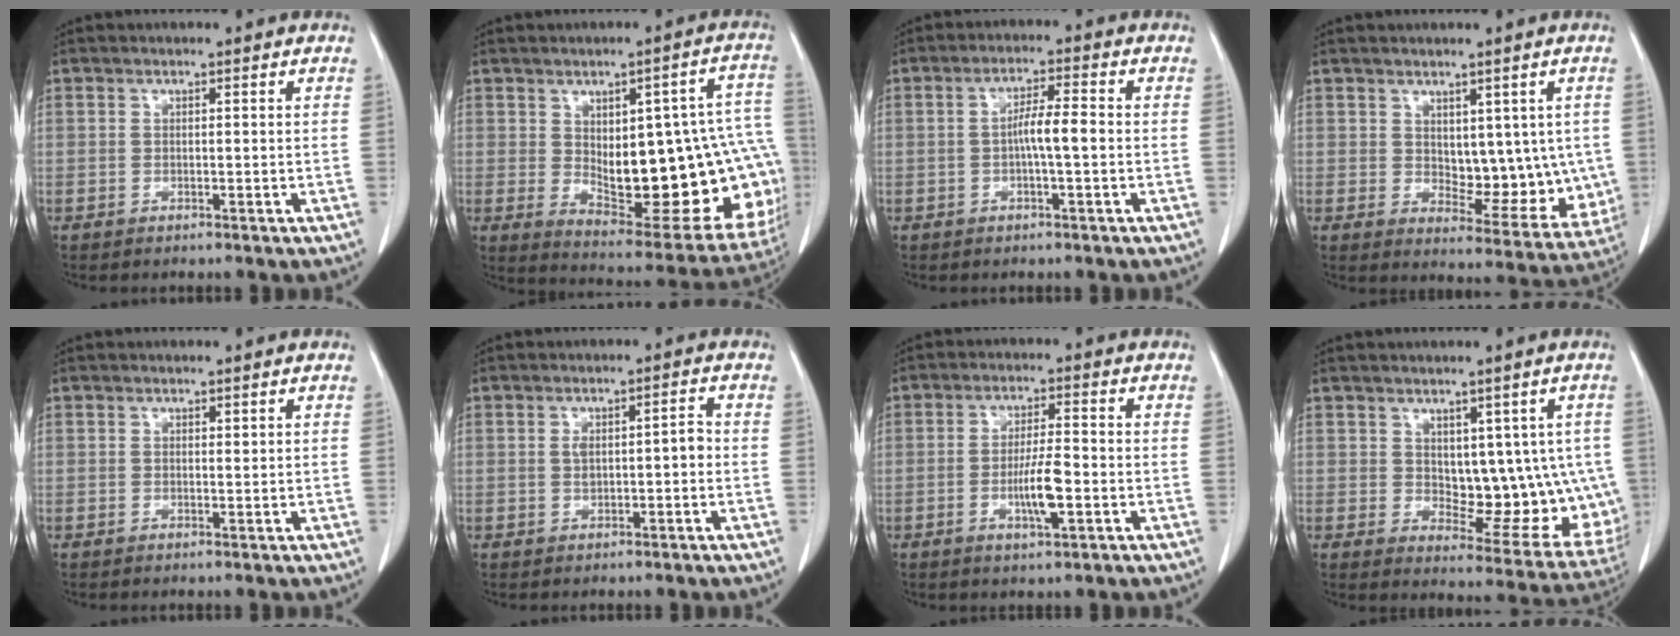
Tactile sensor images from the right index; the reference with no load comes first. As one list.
[{"total": 24.7, "force": [-1.5, 8.9, 23.0], "torque": [-0.216, 0.022, 0.012]}, {"total": 4.4, "force": [-0.6, 0.3, 4.4], "torque": [-0.080, 0.008, -0.010]}, {"total": 9.6, "force": [1.0, 5.4, 7.8], "torque": [-0.083, -0.003, 0.031]}, {"total": 0.0}, {"total": 3.3, "force": [-0.1, 1.3, 3.1], "torque": [-0.053, 0.015, 0.004]}, {"total": 5.9, "force": [-1.7, 0.8, 5.6], "torque": [-0.104, -0.003, -0.026]}, {"total": 12.7, "force": [1.2, 7.1, 10.5], "torque": [-0.111, 0.004, 0.037]}]